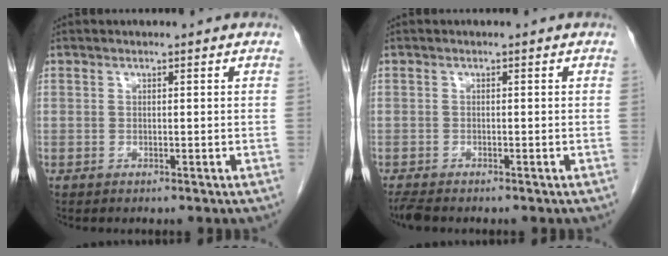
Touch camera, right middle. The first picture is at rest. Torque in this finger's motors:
{"motor_torque": [0.20, -0.14, 0.01, 0.02]}